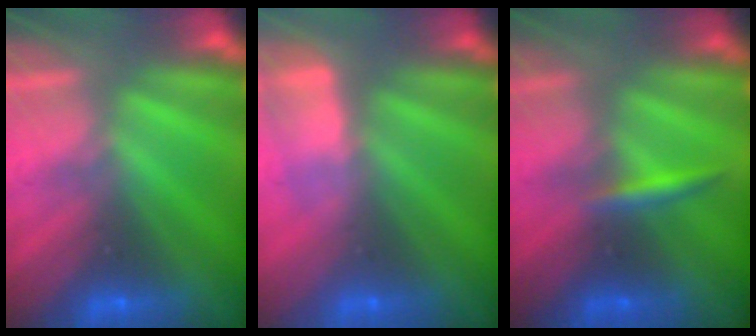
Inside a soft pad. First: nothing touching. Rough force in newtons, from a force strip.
{"total": 3.0}
{"total": 2.4}